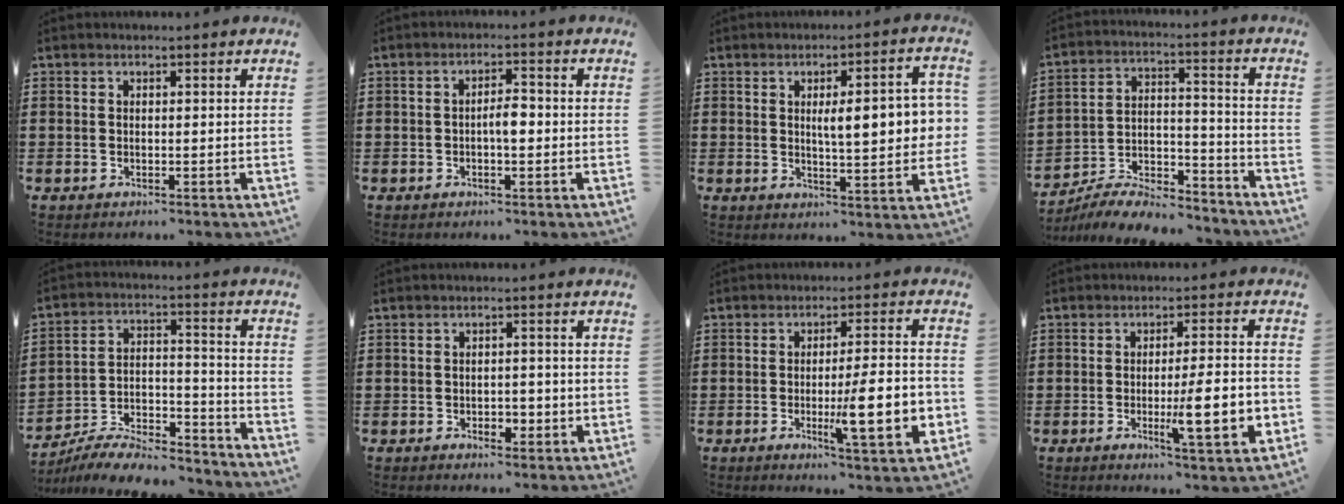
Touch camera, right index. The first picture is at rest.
{"total": 3.0, "force": [-0.5, 1.0, 2.8], "torque": [-0.050, 0.006, -0.011]}
{"total": 8.4, "force": [1.0, 2.2, 8.0], "torque": [-0.116, -0.006, 0.007]}
{"total": 8.4, "force": [-7.9, 1.6, 2.6], "torque": [-0.040, 0.018, -0.152]}
{"total": 8.8, "force": [-8.2, 1.6, 2.9], "torque": [-0.051, 0.017, -0.159]}
{"total": 2.6, "force": [-0.9, 1.5, 1.9], "torque": [-0.037, 0.001, -0.018]}
{"total": 12.4, "force": [-2.7, 2.5, 11.9], "torque": [-0.179, -0.010, -0.043]}
{"total": 10.7, "force": [-2.4, 2.1, 10.2], "torque": [-0.153, -0.013, -0.037]}